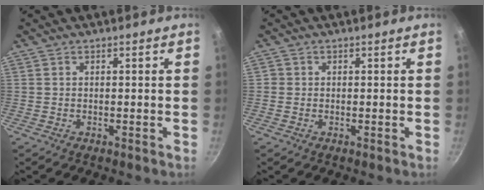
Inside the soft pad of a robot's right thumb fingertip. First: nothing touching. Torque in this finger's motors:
{"motor_torque": [-0.59, 0.43, 0.02, 0.20, -0.04]}